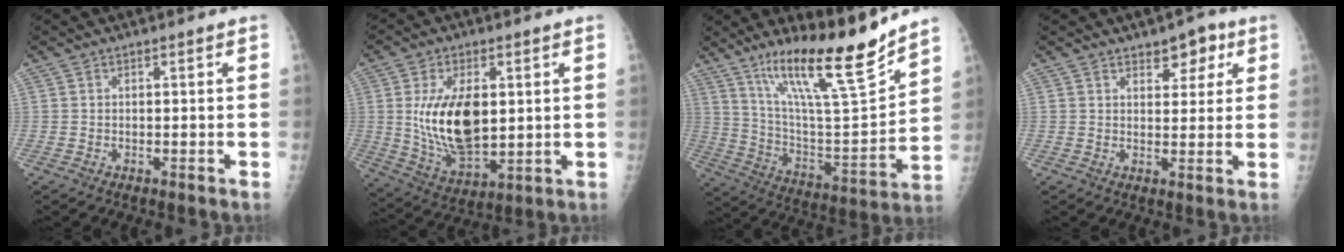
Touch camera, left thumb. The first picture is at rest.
{"total": 15.3, "force": [2.0, 8.3, 12.7], "torque": [-0.213, -0.020, 0.051]}
{"total": 21.4, "force": [15.7, 2.7, 14.4], "torque": [-0.210, -0.088, 0.277]}
{"total": 5.3, "force": [3.0, 3.1, 3.1], "torque": [-0.011, -0.013, 0.039]}